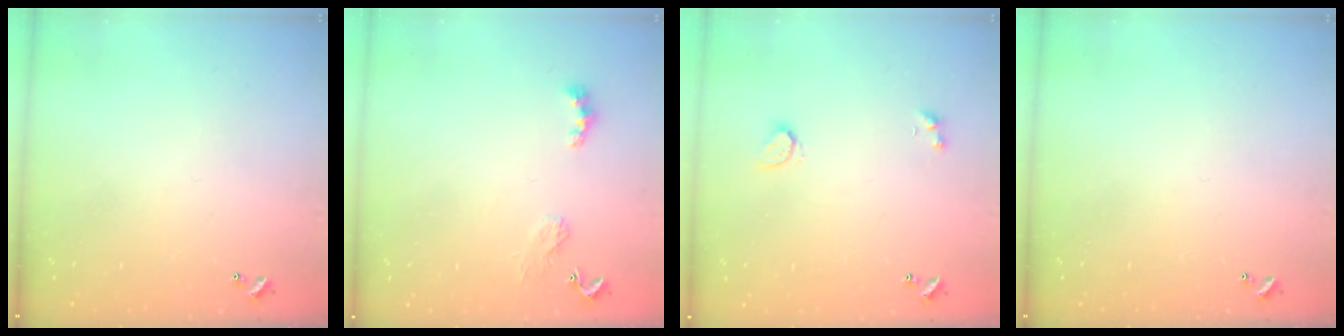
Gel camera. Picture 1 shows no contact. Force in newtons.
{"total": 2.4, "press": 2.3, "slide": 0.5}
{"total": 2.3, "press": 2.3, "slide": 0.5}
{"total": 0.0}